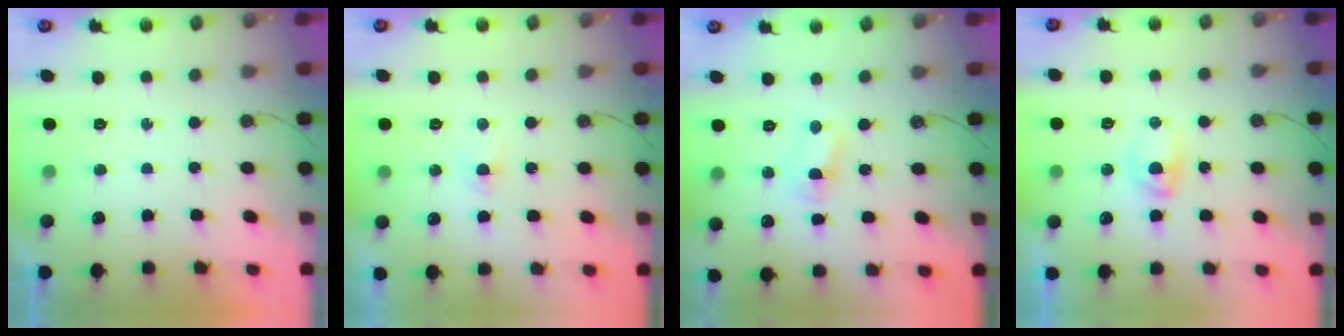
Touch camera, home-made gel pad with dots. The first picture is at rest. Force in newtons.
{"total": 2.5, "press": 2.5, "slide": 0.4}
{"total": 1.7, "press": 1.7, "slide": 0.1}
{"total": 9.8, "press": 5.1, "slide": 8.4}